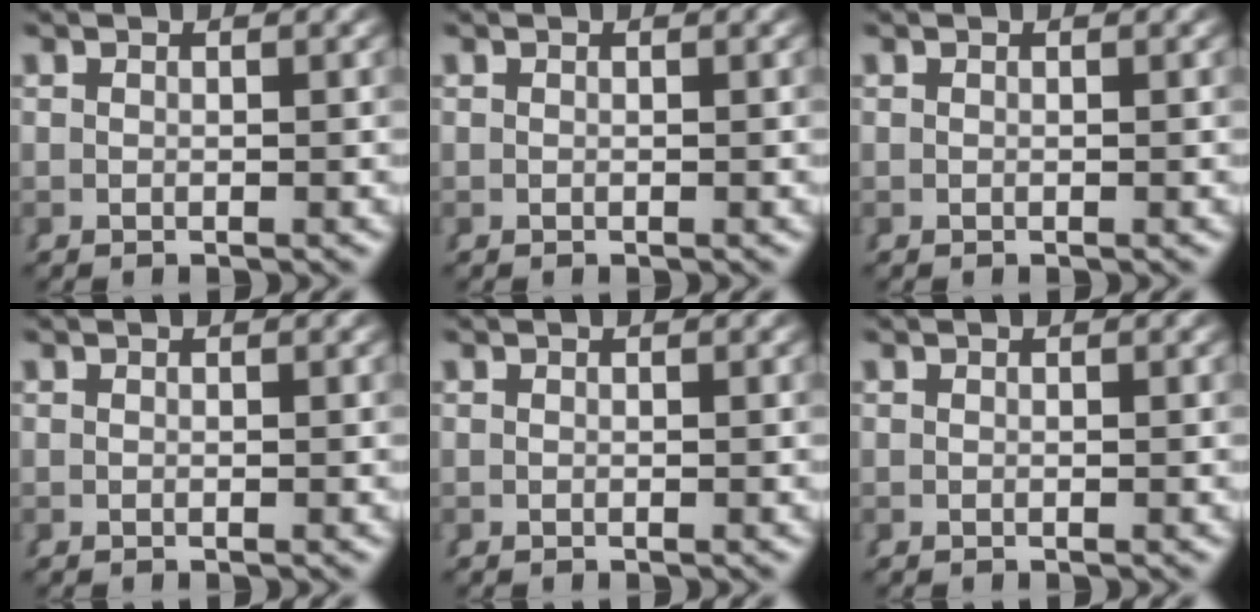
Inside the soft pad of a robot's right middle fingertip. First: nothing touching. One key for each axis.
{"total": 0.0}
{"total": 0.0}
{"total": 0.0}
{"total": 0.0}
{"total": 0.0}